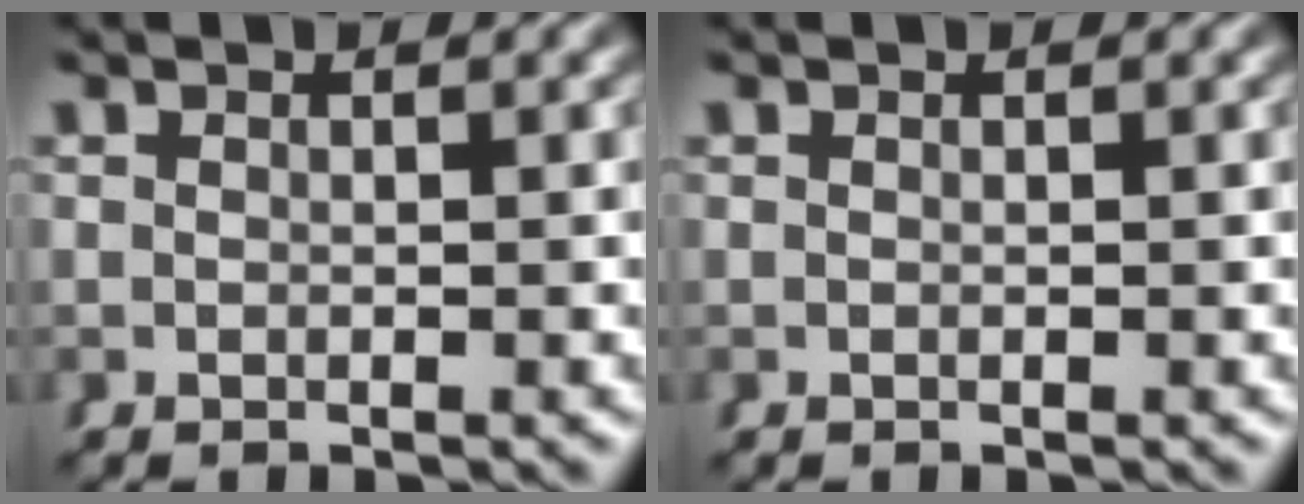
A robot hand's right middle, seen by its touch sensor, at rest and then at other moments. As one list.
[{"total": 0.0}]